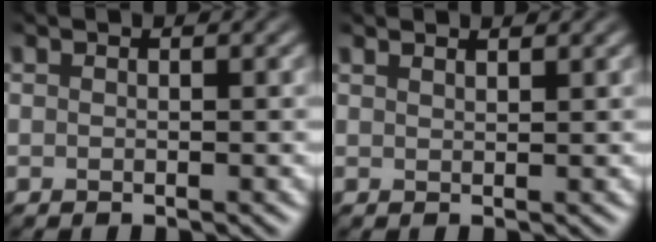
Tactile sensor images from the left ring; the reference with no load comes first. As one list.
[{"total": 1.0, "force": [1.0, -0.2, 0.1], "torque": [-0.008, -0.002, 0.020]}]